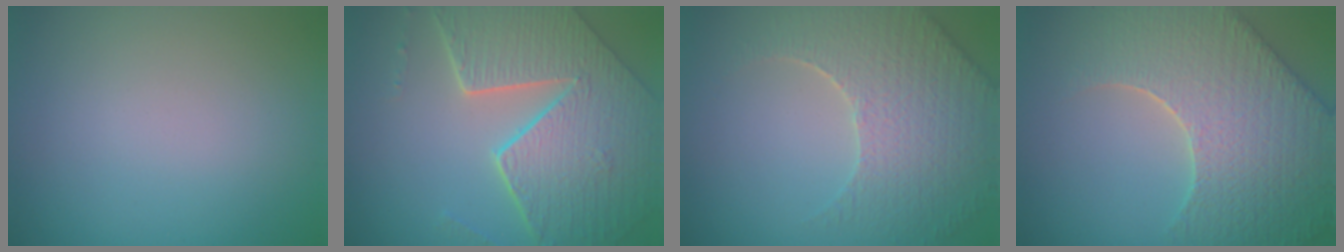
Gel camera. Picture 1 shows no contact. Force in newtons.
{"total": 8.5, "press": 6.0, "slide": 6.1}
{"total": 5.2, "press": 4.7, "slide": 2.2}
{"total": 8.3, "press": 6.4, "slide": 5.2}